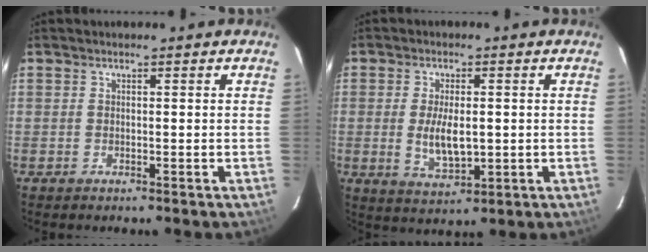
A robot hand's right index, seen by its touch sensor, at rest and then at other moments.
{"total": 7.2, "force": [-0.5, 3.3, 6.4], "torque": [-0.120, -0.010, -0.002]}